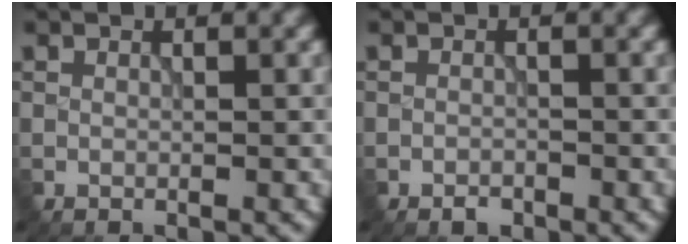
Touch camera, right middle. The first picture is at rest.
{"total": 0.9, "force": [-0.7, 0.5, 0.2], "torque": [-0.002, -0.003, -0.013]}